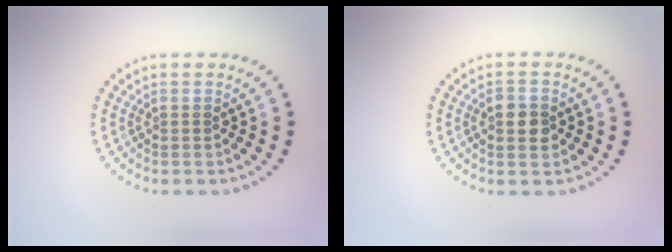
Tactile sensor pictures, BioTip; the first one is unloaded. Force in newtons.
{"total": 2.5, "press": 2.5, "slide": 0.2}